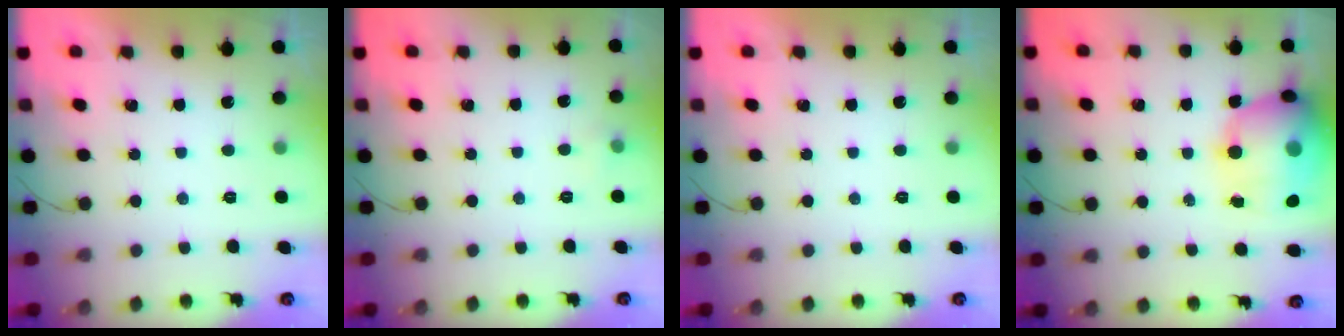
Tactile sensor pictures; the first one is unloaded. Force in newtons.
{"total": 6.1, "press": 2.8, "slide": 5.5}
{"total": 0.0}
{"total": 18.9, "press": 18.7, "slide": 3.0}